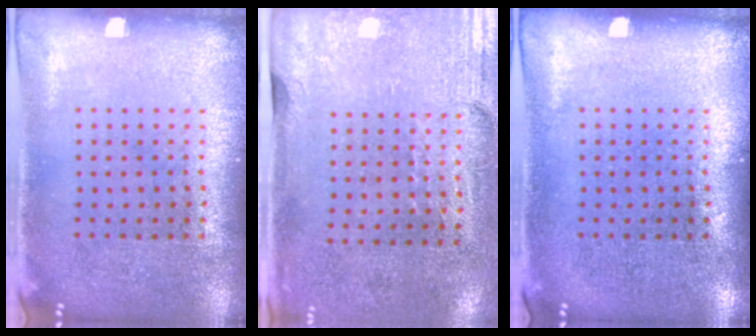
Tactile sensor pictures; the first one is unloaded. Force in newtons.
{"total": 2.9, "press": 2.5, "slide": 1.5}
{"total": 0.0}